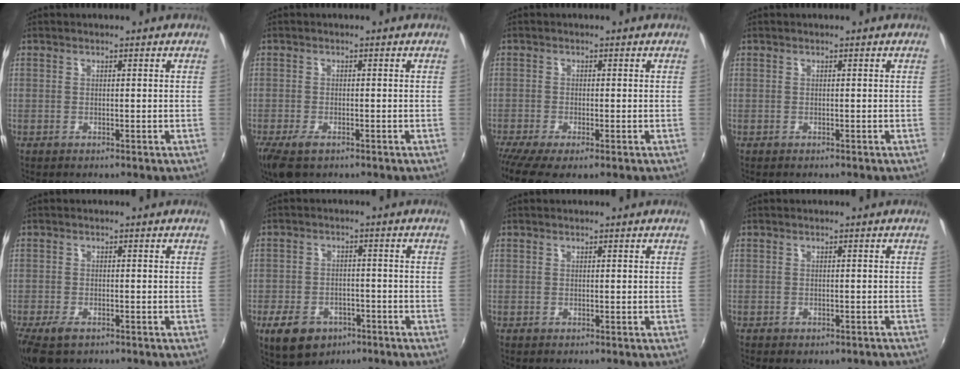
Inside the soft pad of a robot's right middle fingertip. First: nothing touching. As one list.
[{"total": 5.4, "force": [-3.5, 2.1, 3.5], "torque": [-0.083, -0.022, -0.063]}, {"total": 5.3, "force": [-4.0, 0.9, 3.5], "torque": [-0.080, -0.029, -0.069]}, {"total": 0.0}, {"total": 5.9, "force": [-4.0, 2.5, 3.6], "torque": [-0.089, -0.024, -0.071]}, {"total": 10.4, "force": [-5.8, 6.9, 5.1], "torque": [-0.129, -0.009, -0.085]}, {"total": 0.0}, {"total": 3.6, "force": [-2.6, 1.8, 1.6], "torque": [-0.032, -0.017, -0.030]}]